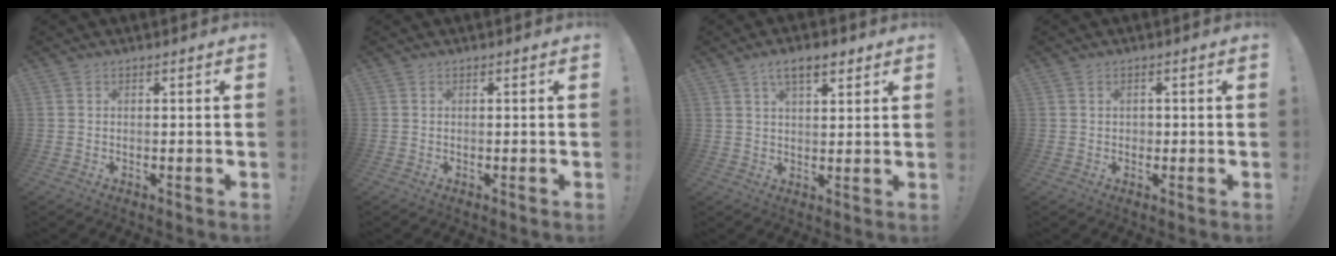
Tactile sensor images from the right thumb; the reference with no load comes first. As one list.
[{"total": 0.0}, {"total": 7.0, "force": [4.1, 3.1, 4.8], "torque": [-0.072, -0.010, 0.072]}, {"total": 1.1, "force": [-0.2, 1.1, 0.3], "torque": [-0.003, 0.003, -0.005]}]